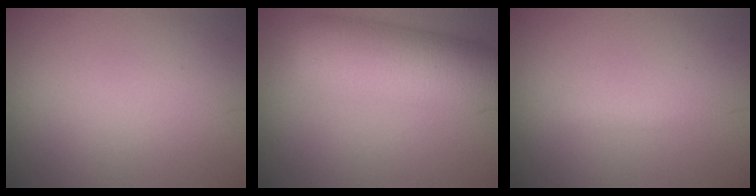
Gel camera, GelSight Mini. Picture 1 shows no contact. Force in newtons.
{"total": 8.2, "press": 8.2, "slide": 0.2}
{"total": 0.9, "press": 0.9, "slide": 0.0}